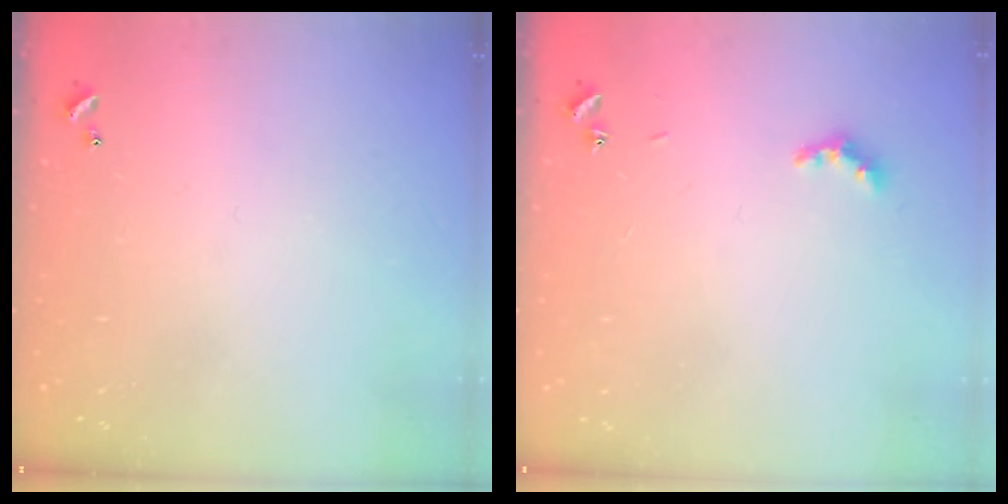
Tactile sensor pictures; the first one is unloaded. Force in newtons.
{"total": 3.6, "press": 3.5, "slide": 0.5}